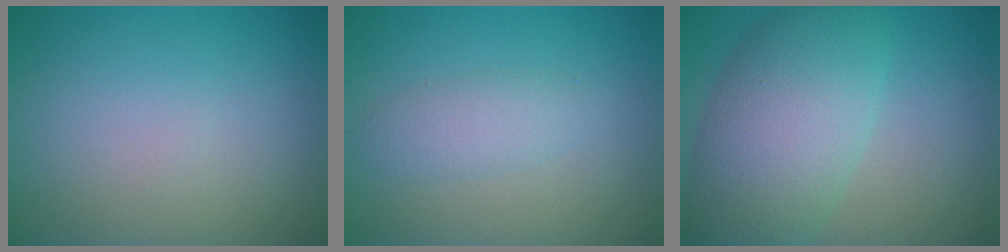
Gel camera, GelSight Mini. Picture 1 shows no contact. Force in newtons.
{"total": 2.1, "press": 2.1, "slide": 0.1}
{"total": 8.4, "press": 8.4, "slide": 0.2}